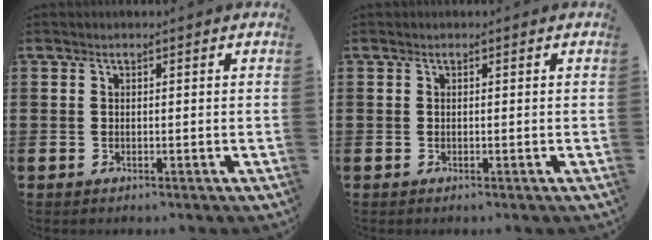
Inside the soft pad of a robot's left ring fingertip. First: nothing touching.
{"total": 0.0}